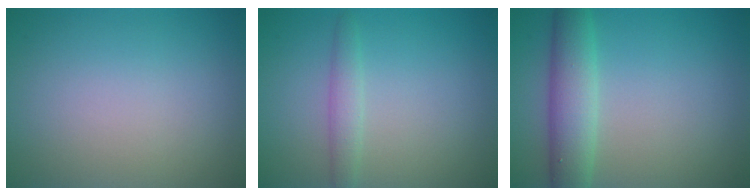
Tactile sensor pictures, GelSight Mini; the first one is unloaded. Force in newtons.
{"total": 1.6, "press": 1.6, "slide": 0.0}
{"total": 4.5, "press": 4.5, "slide": 0.3}